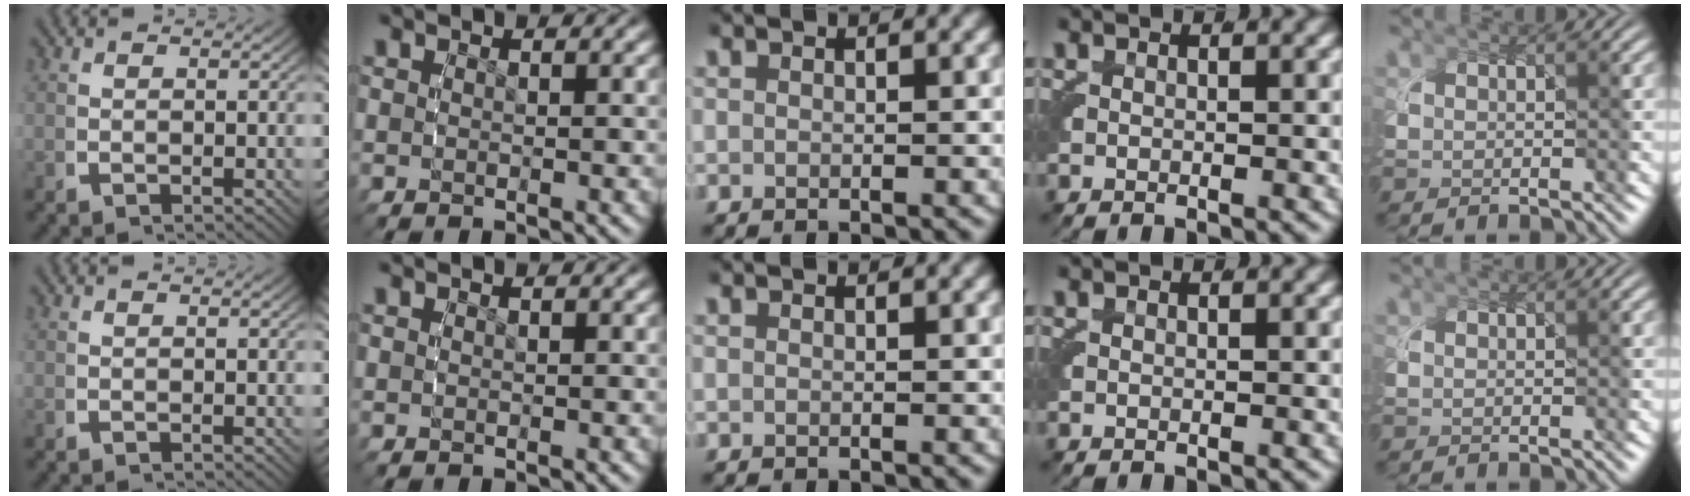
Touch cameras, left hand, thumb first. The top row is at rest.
{}